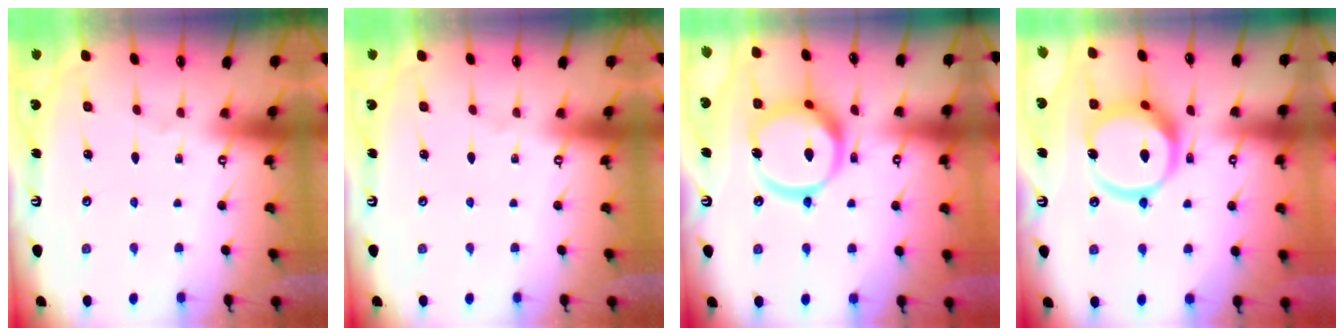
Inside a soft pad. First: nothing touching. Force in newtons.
{"total": 0.0}
{"total": 16.7, "press": 16.6, "slide": 1.9}
{"total": 14.7, "press": 14.5, "slide": 2.4}